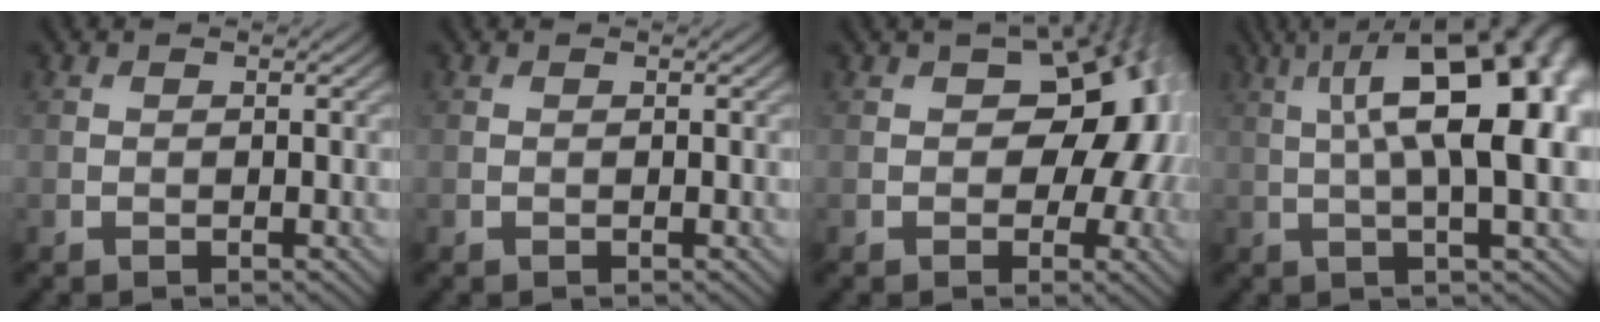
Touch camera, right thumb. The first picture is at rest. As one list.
[{"total": 0.0}, {"total": 11.3, "force": [1.1, 7.1, 8.8], "torque": [-0.109, 0.002, 0.013]}, {"total": 15.8, "force": [2.8, 5.8, 14.4], "torque": [-0.195, 0.034, 0.031]}]